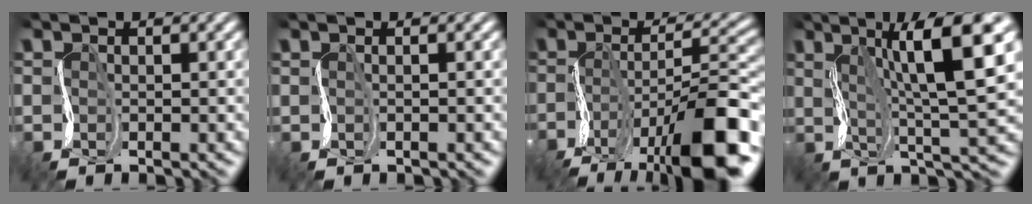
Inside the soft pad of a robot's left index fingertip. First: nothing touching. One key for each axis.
{"total": 0.9, "fx": 0.5, "fy": 0.4, "fz": 0.7, "tx": 0.003, "ty": 0.005, "tz": 0.003}
{"total": 11.8, "fx": -6.4, "fy": 4.1, "fz": 9.0, "tx": -0.141, "ty": 0.006, "tz": -0.110}
{"total": 10.3, "fx": 3.9, "fy": 1.9, "fz": 9.4, "tx": -0.139, "ty": 0.020, "tz": 0.063}